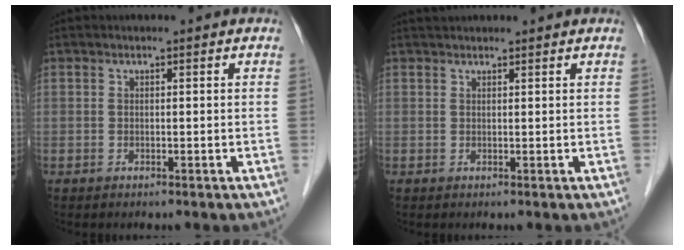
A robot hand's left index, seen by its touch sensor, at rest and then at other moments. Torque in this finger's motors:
{"motor_torque": [0.13, -0.05, -0.01, -0.01]}